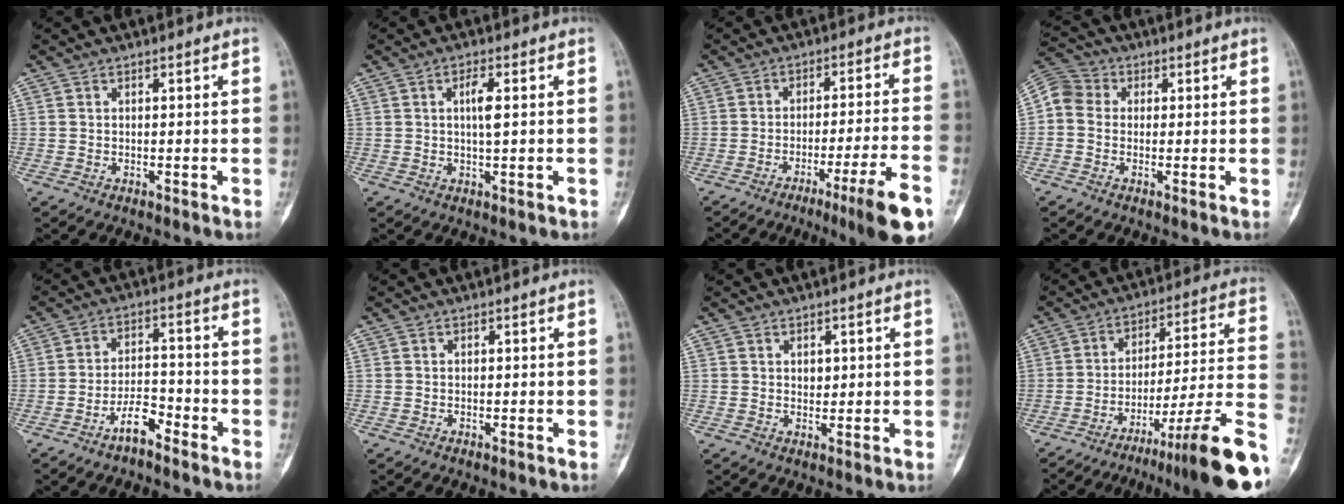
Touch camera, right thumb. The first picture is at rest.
{"total": 3.7, "force": [0.6, 0.9, 3.5], "torque": [-0.064, 0.001, 0.009]}
{"total": 12.6, "force": [-7.0, 0.3, 10.4], "torque": [-0.159, 0.022, -0.103]}
{"total": 6.5, "force": [0.2, 5.6, 3.4], "torque": [-0.056, 0.018, -0.011]}
{"total": 5.6, "force": [-4.0, 2.0, 3.4], "torque": [-0.058, 0.036, -0.072]}
{"total": 0.0}
{"total": 1.8, "force": [0.6, 1.2, 1.1], "torque": [-0.009, -0.004, 0.013]}
{"total": 21.2, "force": [-13.0, 0.9, 16.7], "torque": [-0.180, 0.076, -0.199]}